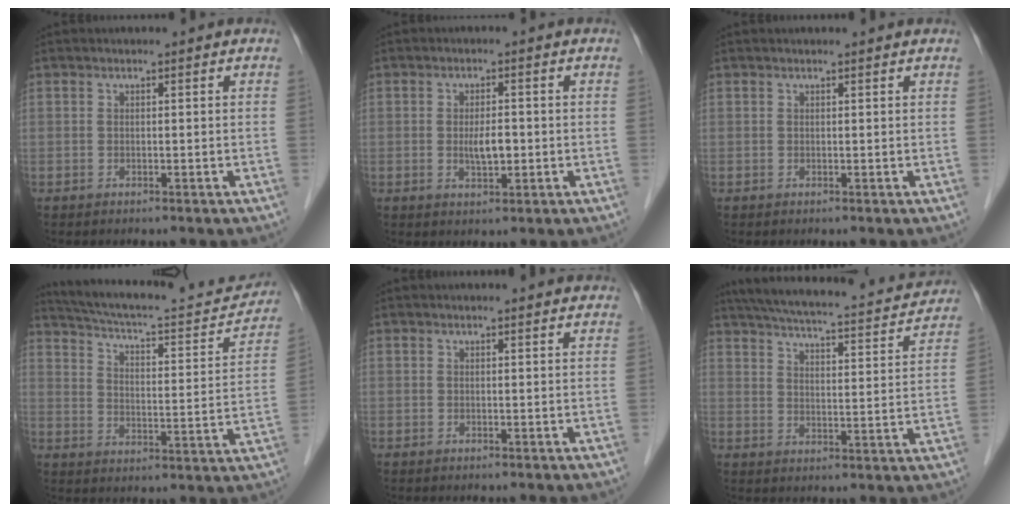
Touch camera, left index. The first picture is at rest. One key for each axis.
{"total": 3.4, "fx": -0.4, "fy": 1.2, "fz": 3.1, "tx": -0.059, "ty": -0.001, "tz": -0.004}
{"total": 1.6, "fx": 1.5, "fy": 0.1, "fz": 0.4, "tx": -0.011, "ty": 0.009, "tz": 0.016}
{"total": 22.8, "fx": 21.3, "fy": 3.0, "fz": 7.6, "tx": -0.118, "ty": -0.028, "tz": 0.289}
{"total": 4.0, "fx": 3.9, "fy": 0.2, "fz": 1.0, "tx": -0.014, "ty": 0.008, "tz": 0.035}
{"total": 21.0, "fx": 18.5, "fy": 3.8, "fz": 9.1, "tx": -0.148, "ty": 0.008, "tz": 0.242}